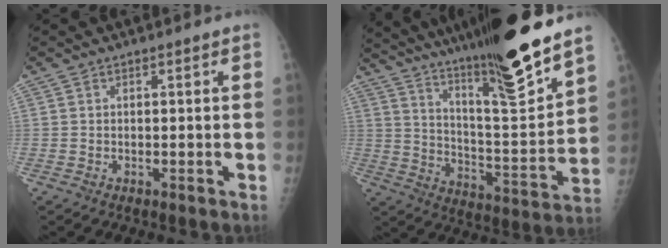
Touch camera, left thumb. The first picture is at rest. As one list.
[{"total": 24.3, "force": [18.6, 1.8, 15.6], "torque": [-0.232, -0.102, 0.301]}]